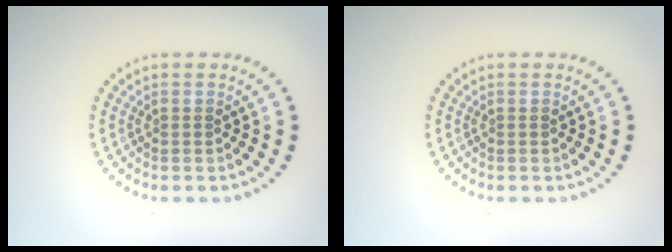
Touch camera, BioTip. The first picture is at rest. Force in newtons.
{"total": 0.0}